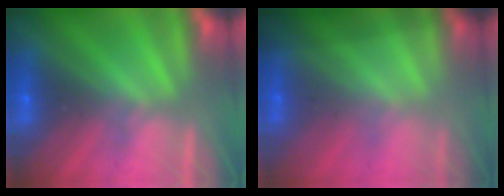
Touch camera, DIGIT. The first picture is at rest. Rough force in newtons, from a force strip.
{"total": 1.5}